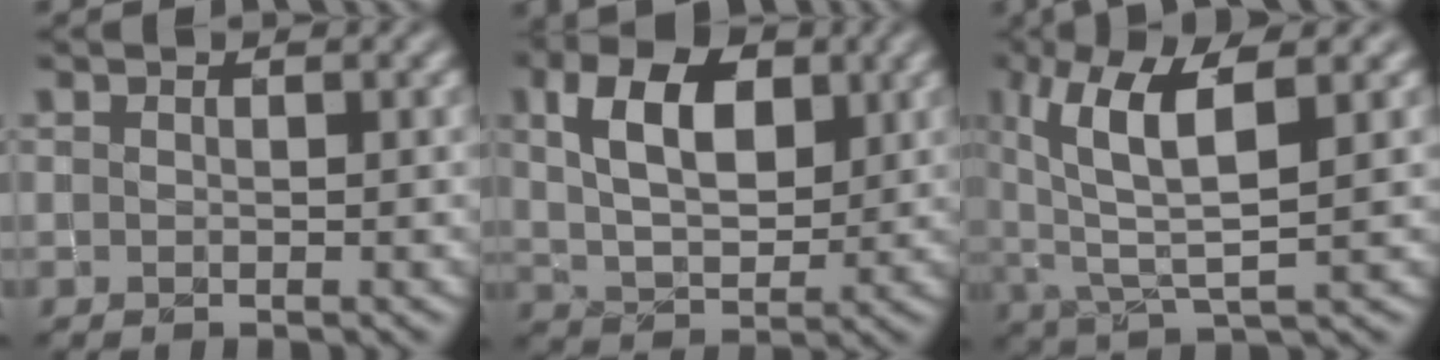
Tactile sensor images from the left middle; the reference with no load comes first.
{"total": 7.5, "force": [2.6, 4.4, 5.4], "torque": [-0.103, 0.009, 0.045]}
{"total": 7.2, "force": [2.6, 2.1, 6.4], "torque": [-0.126, 0.008, 0.048]}